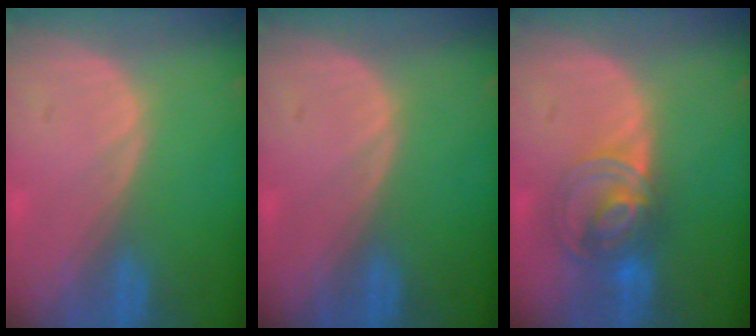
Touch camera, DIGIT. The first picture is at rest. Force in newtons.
{"total": 0.0}
{"total": 7.4, "press": 6.2, "slide": 4.2}